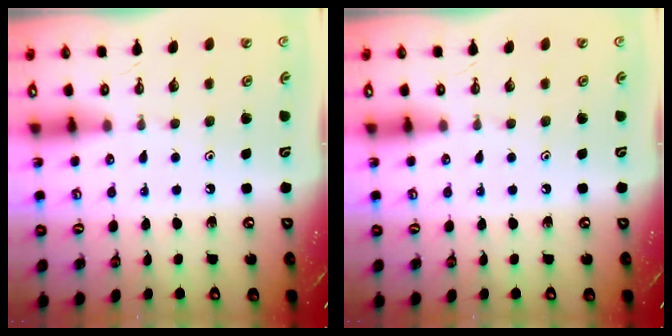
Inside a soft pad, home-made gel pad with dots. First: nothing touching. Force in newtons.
{"total": 0.0}